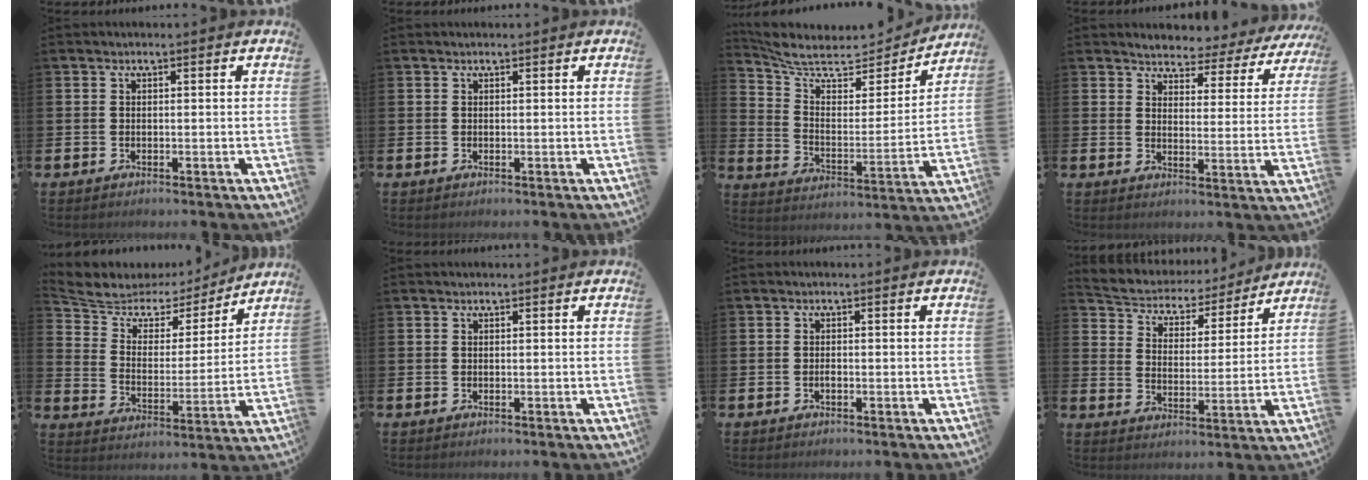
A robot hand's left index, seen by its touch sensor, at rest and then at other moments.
{"total": 0.0}
{"total": 7.6, "force": [6.5, 3.0, 2.4], "torque": [-0.085, -0.053, 0.108]}
{"total": 3.2, "force": [3.1, 0.8, 0.0], "torque": [-0.020, -0.032, 0.046]}
{"total": 6.3, "force": [5.4, 2.9, 1.3], "torque": [-0.060, -0.041, 0.088]}
{"total": 0.0}
{"total": 0.6, "force": [-0.3, 0.2, 0.4], "torque": [-0.002, -0.004, -0.007]}
{"total": 4.8, "force": [4.4, 1.8, 0.3], "torque": [-0.034, -0.040, 0.070]}